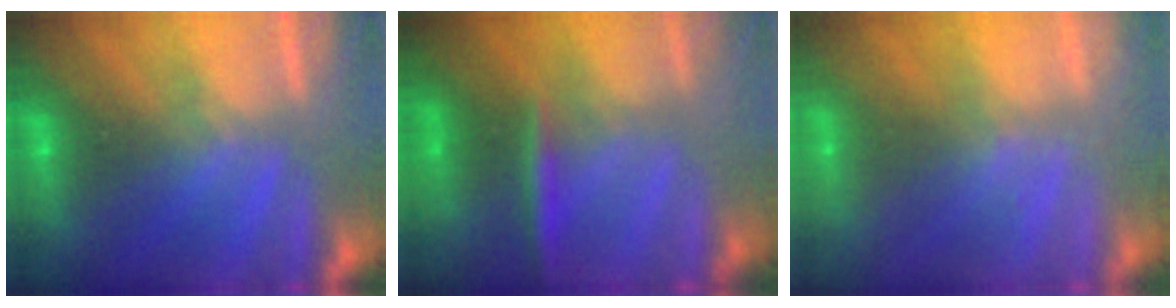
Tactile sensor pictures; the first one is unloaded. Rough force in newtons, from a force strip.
{"total": 2.7}
{"total": 2.3}